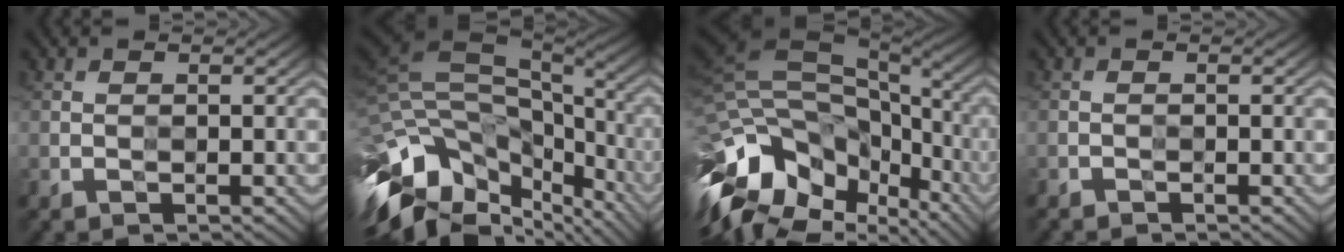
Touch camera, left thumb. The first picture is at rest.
{"total": 15.1, "force": [-5.7, 8.4, 11.3], "torque": [-0.262, -0.016, -0.082]}
{"total": 16.7, "force": [-5.6, 10.1, 12.1], "torque": [-0.263, -0.010, -0.084]}
{"total": 0.7, "force": [-0.7, 0.1, -0.1], "torque": [0.001, -0.003, -0.017]}